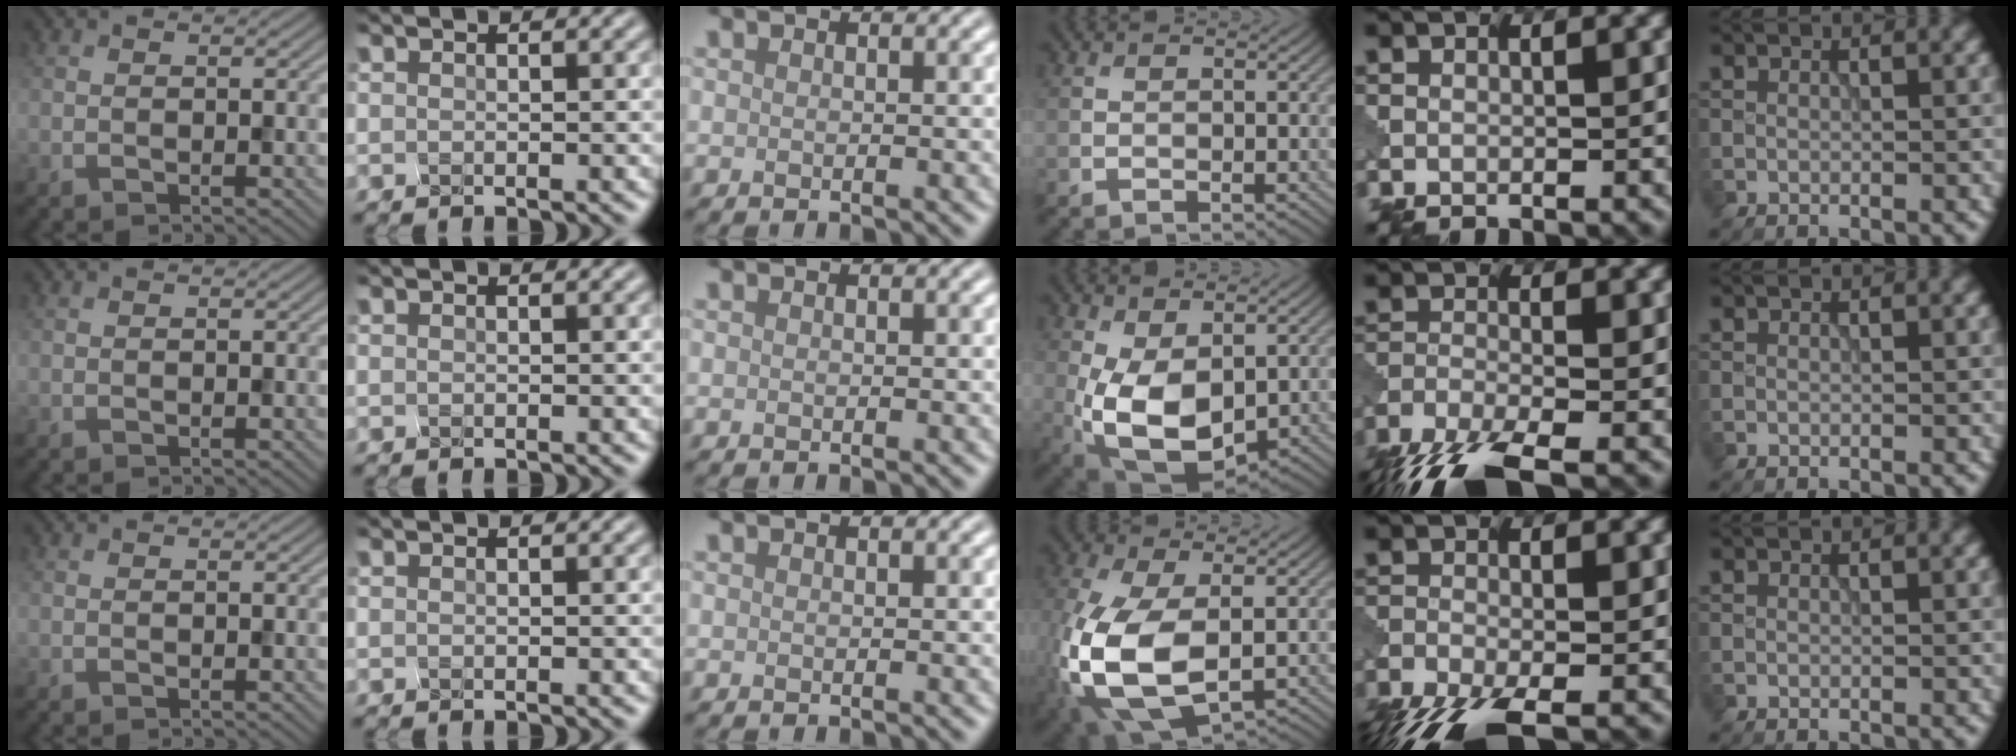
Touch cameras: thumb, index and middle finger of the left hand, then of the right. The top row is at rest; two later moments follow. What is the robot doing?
{"motion": "squeeze", "object": "clothespin"}